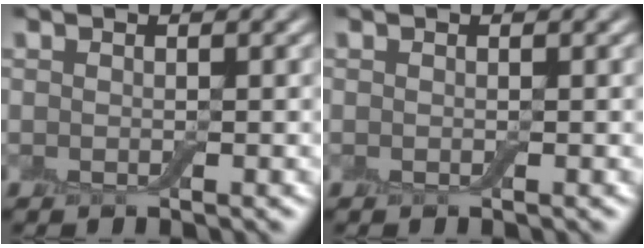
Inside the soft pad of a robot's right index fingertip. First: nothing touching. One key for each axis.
{"total": 0.0}